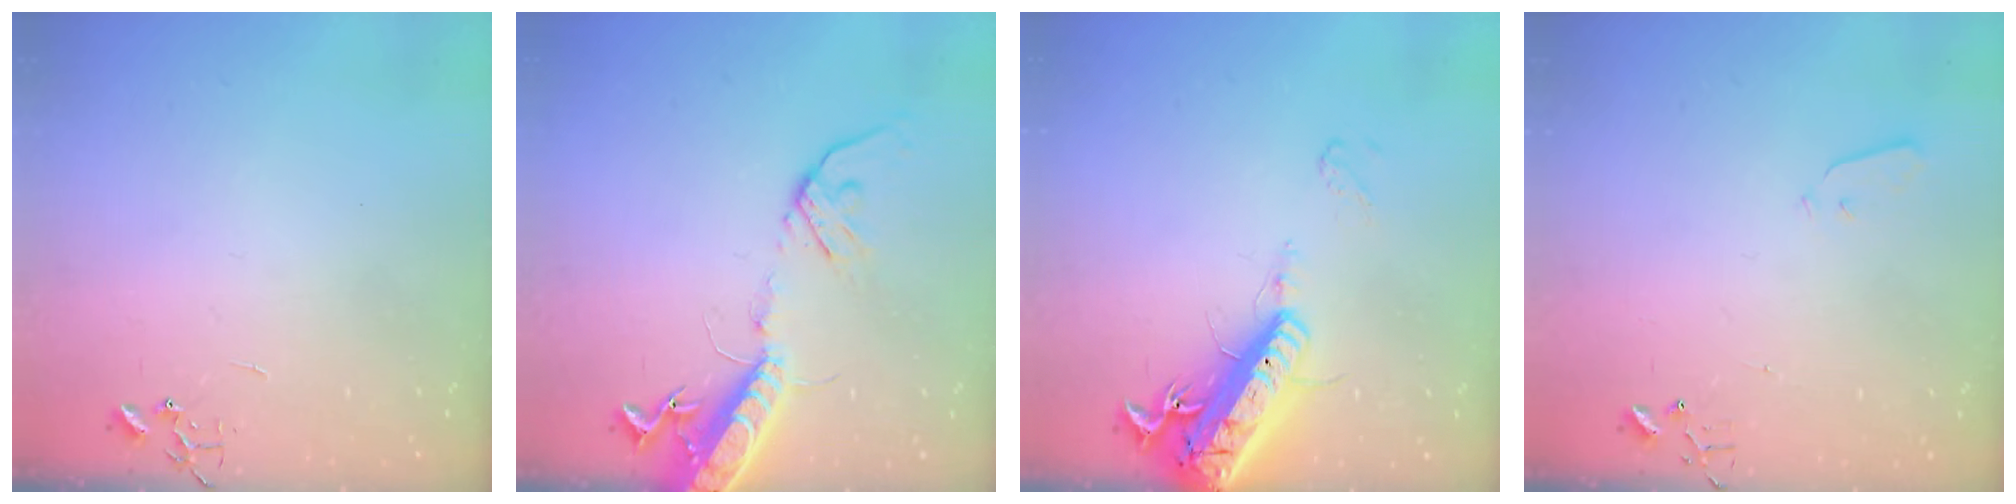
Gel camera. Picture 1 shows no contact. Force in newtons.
{"total": 16.2, "press": 15.8, "slide": 3.6}
{"total": 18.9, "press": 18.5, "slide": 3.7}
{"total": 2.9, "press": 2.8, "slide": 0.8}